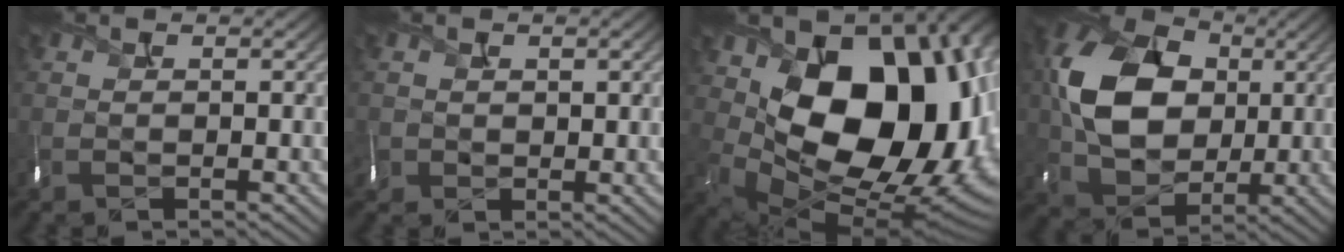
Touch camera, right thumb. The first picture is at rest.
{"total": 2.6, "force": [0.6, 2.1, 1.4], "torque": [-0.046, -0.006, 0.016]}
{"total": 18.5, "force": [2.6, 11.7, 14.1], "torque": [-0.208, -0.022, 0.064]}
{"total": 12.5, "force": [1.6, 9.7, 7.8], "torque": [-0.173, 0.004, 0.028]}